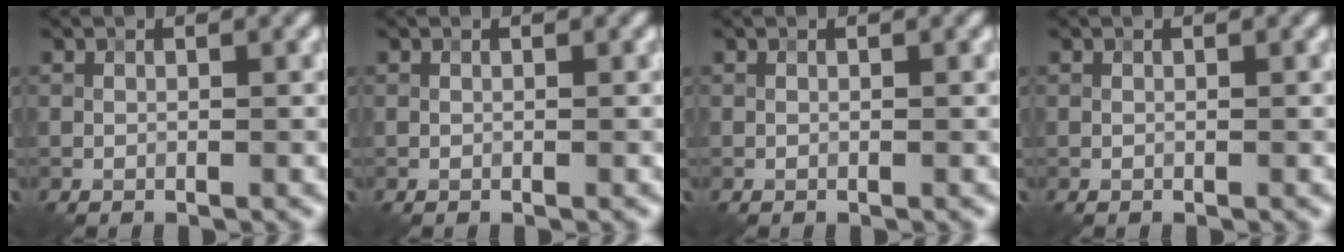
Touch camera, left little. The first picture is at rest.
{"total": 0.0}
{"total": 0.0}
{"total": 0.0}